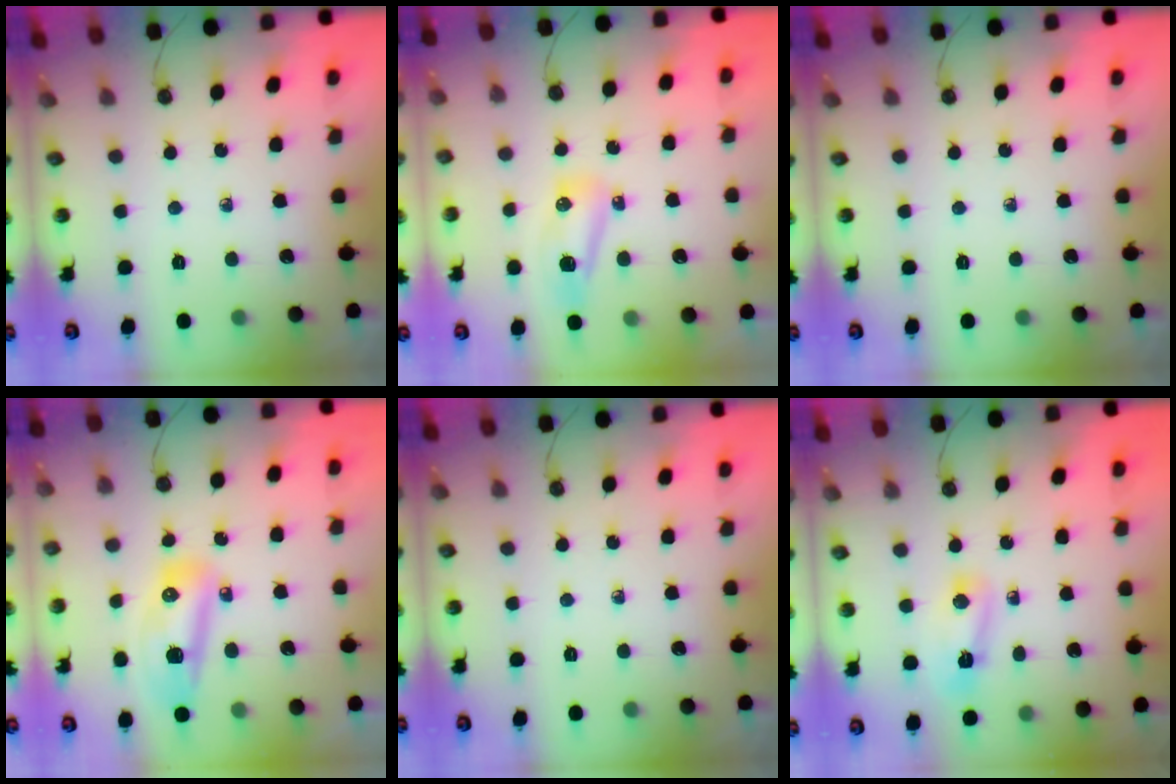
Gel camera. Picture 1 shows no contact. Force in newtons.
{"total": 7.5, "press": 7.5, "slide": 0.9}
{"total": 0.0}
{"total": 10.5, "press": 10.3, "slide": 2.0}
{"total": 0.0}
{"total": 4.4, "press": 4.4, "slide": 0.3}